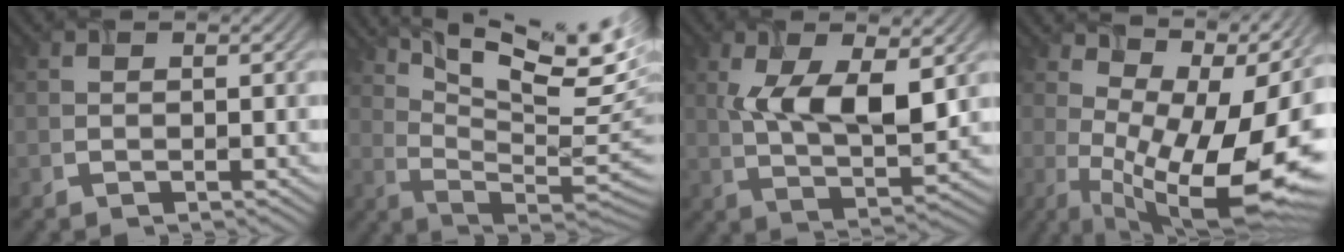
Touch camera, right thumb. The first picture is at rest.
{"total": 14.2, "force": [7.3, 3.9, 11.6], "torque": [-0.194, -0.002, 0.116]}
{"total": 10.3, "force": [1.8, 4.7, 9.0], "torque": [-0.159, -0.012, 0.034]}
{"total": 14.2, "force": [2.5, 6.1, 12.6], "torque": [-0.190, 0.002, 0.062]}